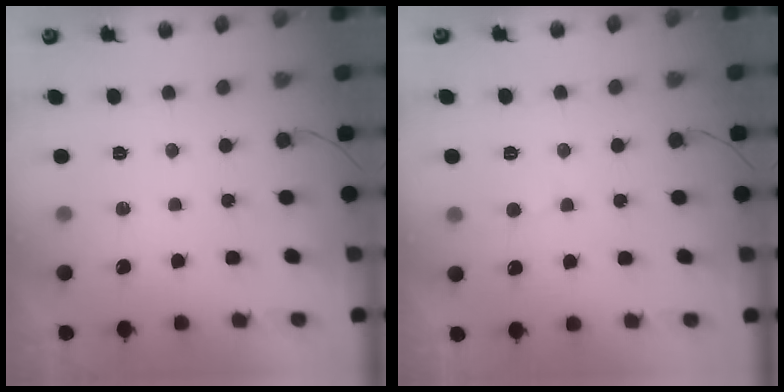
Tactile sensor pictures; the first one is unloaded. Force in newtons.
{"total": 3.7, "press": 3.7, "slide": 0.5}